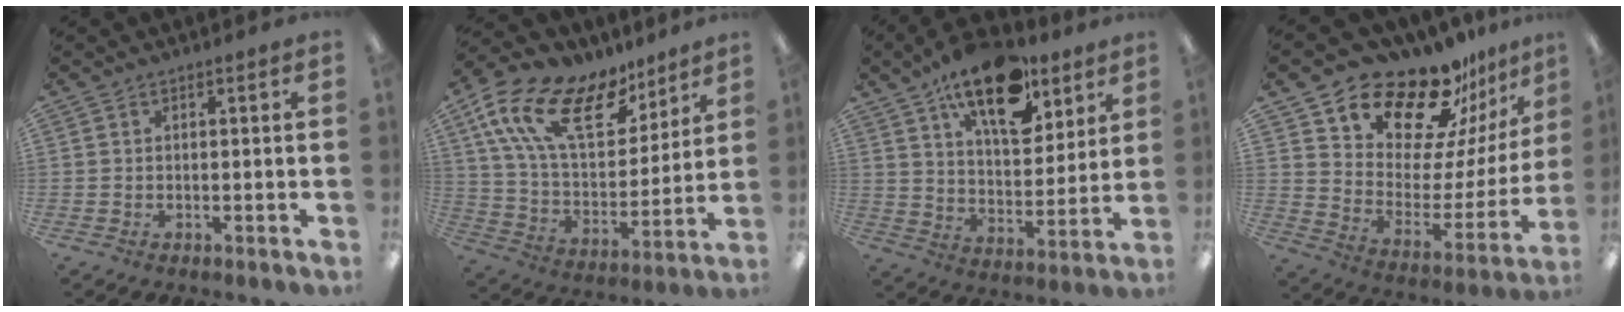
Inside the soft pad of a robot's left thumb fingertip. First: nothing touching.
{"total": 21.6, "force": [11.9, 10.9, 14.4], "torque": [-0.279, -0.050, 0.211]}
{"total": 19.2, "force": [12.8, 8.9, 11.2], "torque": [-0.176, -0.067, 0.219]}
{"total": 19.3, "force": [17.1, 6.7, 5.6], "torque": [-0.096, -0.145, 0.296]}